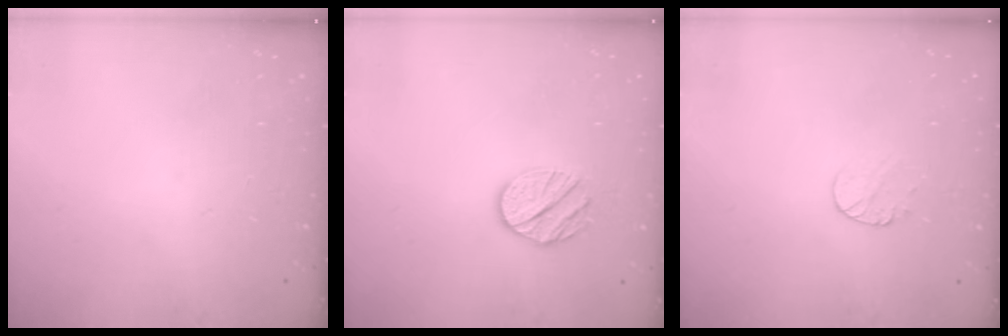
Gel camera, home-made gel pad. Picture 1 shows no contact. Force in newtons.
{"total": 9.6, "press": 9.6, "slide": 0.7}
{"total": 5.3, "press": 5.2, "slide": 0.5}